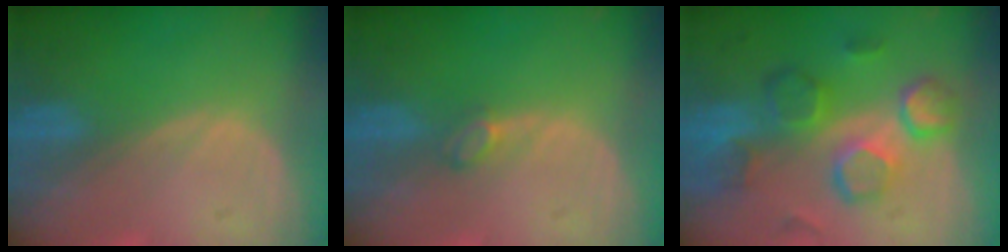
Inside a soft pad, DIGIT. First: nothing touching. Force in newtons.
{"total": 1.6, "press": 1.6, "slide": 0.2}
{"total": 10.5, "press": 9.2, "slide": 5.1}